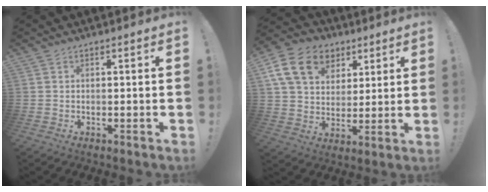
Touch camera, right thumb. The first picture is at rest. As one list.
[{"total": 17.9, "force": [7.7, 13.1, 9.4], "torque": [-0.142, -0.028, 0.149]}]